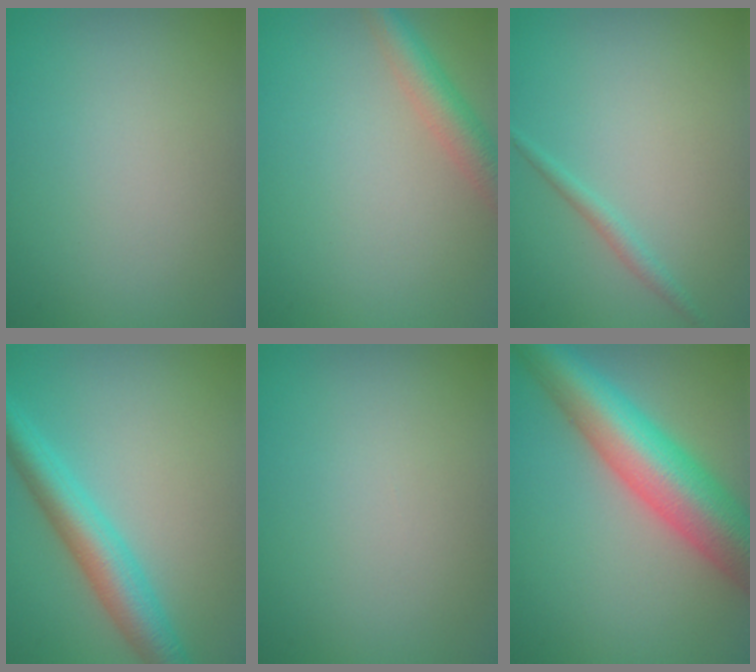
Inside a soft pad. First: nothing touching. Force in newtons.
{"total": 3.4, "press": 3.4, "slide": 0.2}
{"total": 1.3, "press": 1.3, "slide": 0.0}
{"total": 5.3, "press": 5.3, "slide": 0.2}
{"total": 0.0}
{"total": 10.5, "press": 10.5, "slide": 0.5}